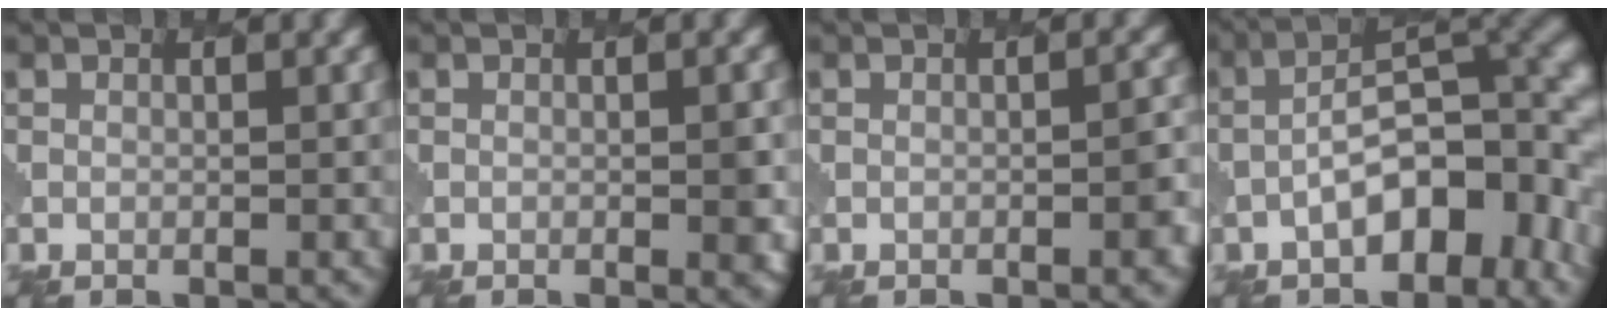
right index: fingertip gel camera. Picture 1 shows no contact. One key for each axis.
{"total": 1.6, "fx": -0.1, "fy": 0.3, "fz": 1.6, "tx": -0.021, "ty": 0.001, "tz": 0.000}
{"total": 2.3, "fx": -0.7, "fy": 0.6, "fz": 2.1, "tx": -0.021, "ty": 0.007, "tz": -0.011}
{"total": 9.0, "fx": -2.2, "fy": 4.1, "fz": 7.7, "tx": -0.105, "ty": 0.017, "tz": -0.045}